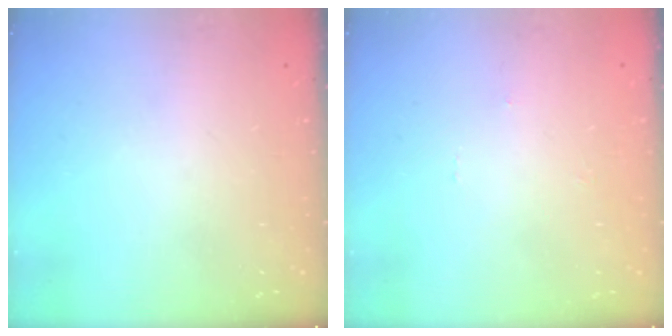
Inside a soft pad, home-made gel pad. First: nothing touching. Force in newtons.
{"total": 0.0}